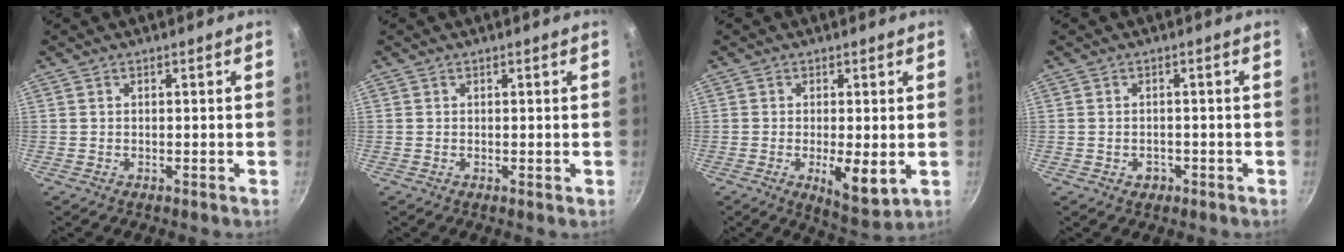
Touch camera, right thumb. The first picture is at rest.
{"total": 0.0}
{"total": 7.7, "force": [-1.3, 2.8, 7.1], "torque": [-0.101, -0.015, -0.010]}
{"total": 2.1, "force": [-0.9, 1.7, 0.9], "torque": [-0.010, 0.007, -0.007]}